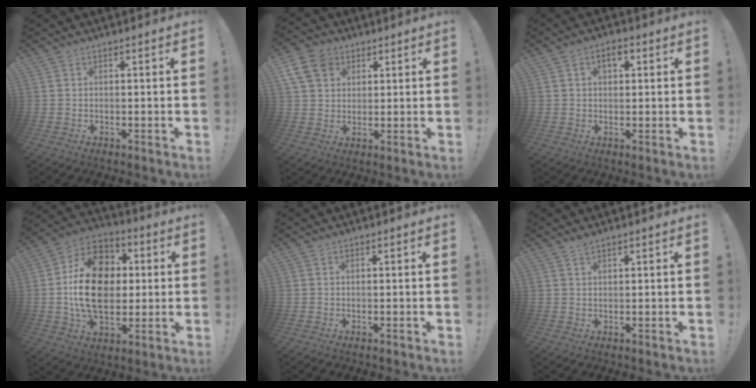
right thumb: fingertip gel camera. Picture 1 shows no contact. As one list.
[{"total": 10.5, "force": [4.6, 8.1, 4.9], "torque": [-0.086, -0.017, 0.095]}, {"total": 4.0, "force": [1.1, 2.4, 2.9], "torque": [-0.038, 0.003, 0.016]}, {"total": 20.8, "force": [0.2, 14.8, 14.6], "torque": [-0.246, 0.016, 0.009]}, {"total": 0.0}, {"total": 1.3, "force": [1.1, 0.1, 0.7], "torque": [-0.010, -0.002, 0.019]}]